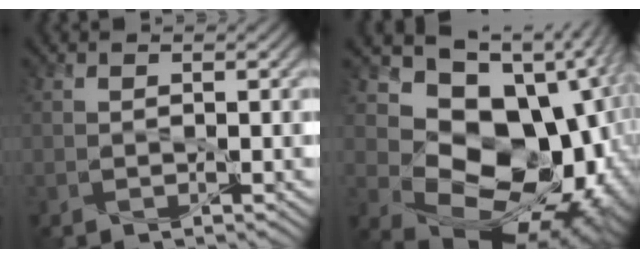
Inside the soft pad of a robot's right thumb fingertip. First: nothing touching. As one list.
[{"total": 18.0, "force": [0.3, 12.9, 12.6], "torque": [-0.172, -0.048, 0.052]}]